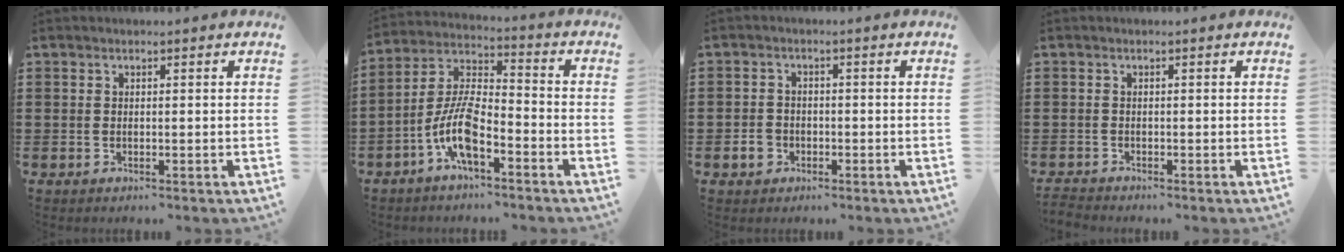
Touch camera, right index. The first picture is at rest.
{"total": 8.9, "force": [-4.6, 3.1, 7.0], "torque": [-0.171, -0.007, -0.093]}
{"total": 2.6, "force": [-1.2, 2.1, 1.1], "torque": [-0.032, -0.004, -0.026]}
{"total": 0.7, "force": [-0.7, -0.1, 0.0], "torque": [-0.001, 0.001, -0.015]}